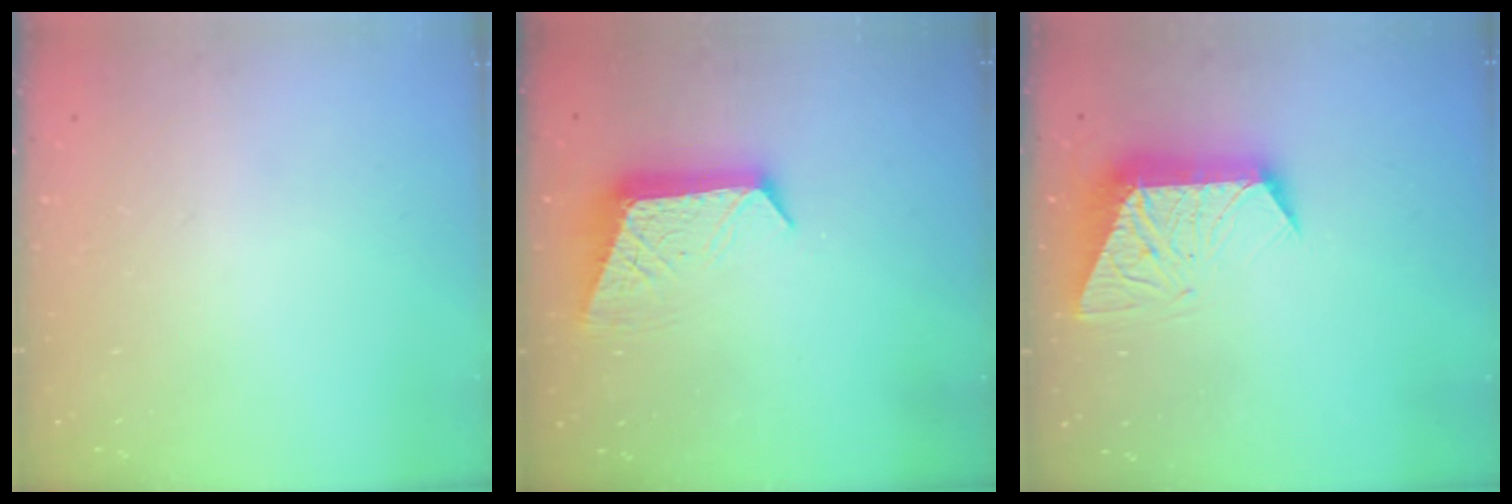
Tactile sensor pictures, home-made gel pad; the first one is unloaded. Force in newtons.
{"total": 9.4, "press": 9.4, "slide": 0.5}
{"total": 11.4, "press": 11.3, "slide": 0.9}